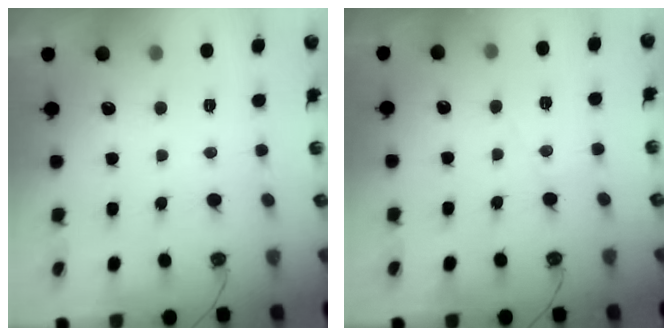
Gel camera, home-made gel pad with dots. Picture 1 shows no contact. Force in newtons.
{"total": 5.2, "press": 5.2, "slide": 0.7}